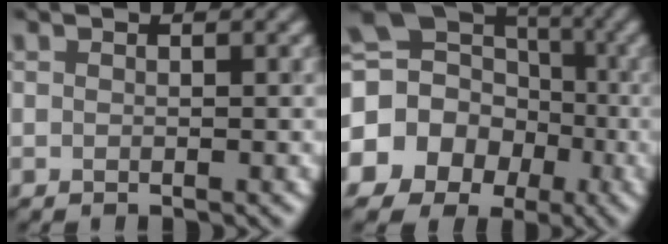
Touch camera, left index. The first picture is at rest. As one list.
[{"total": 15.7, "force": [-3.2, 14.3, 5.4], "torque": [-0.150, 0.005, -0.075]}]